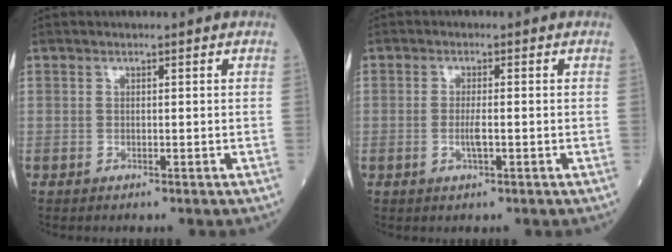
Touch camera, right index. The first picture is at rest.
{"total": 2.2, "force": [-0.6, 0.3, 2.1], "torque": [-0.044, -0.002, -0.012]}